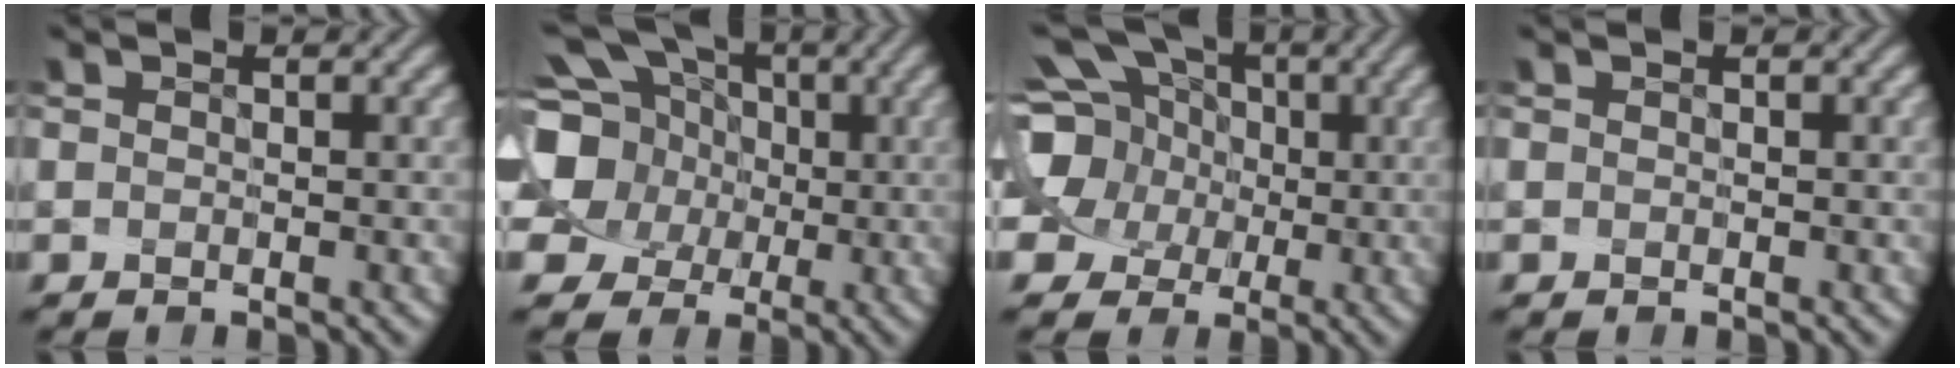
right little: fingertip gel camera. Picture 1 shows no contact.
{"total": 12.2, "force": [1.4, 11.1, 4.8], "torque": [-0.149, 0.018, -0.005]}
{"total": 9.7, "force": [1.5, 8.7, 4.2], "torque": [-0.120, 0.017, -0.002]}
{"total": 0.0}